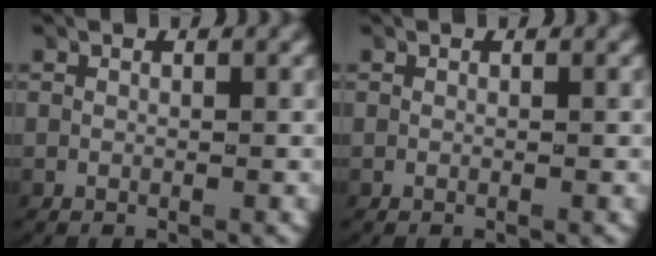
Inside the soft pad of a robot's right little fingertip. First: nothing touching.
{"total": 0.0}